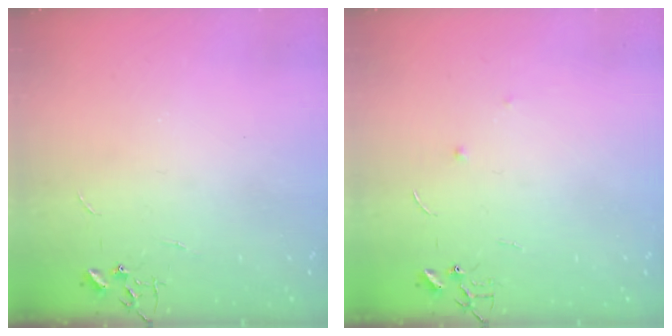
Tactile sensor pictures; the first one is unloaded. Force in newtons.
{"total": 4.7, "press": 4.7, "slide": 0.5}